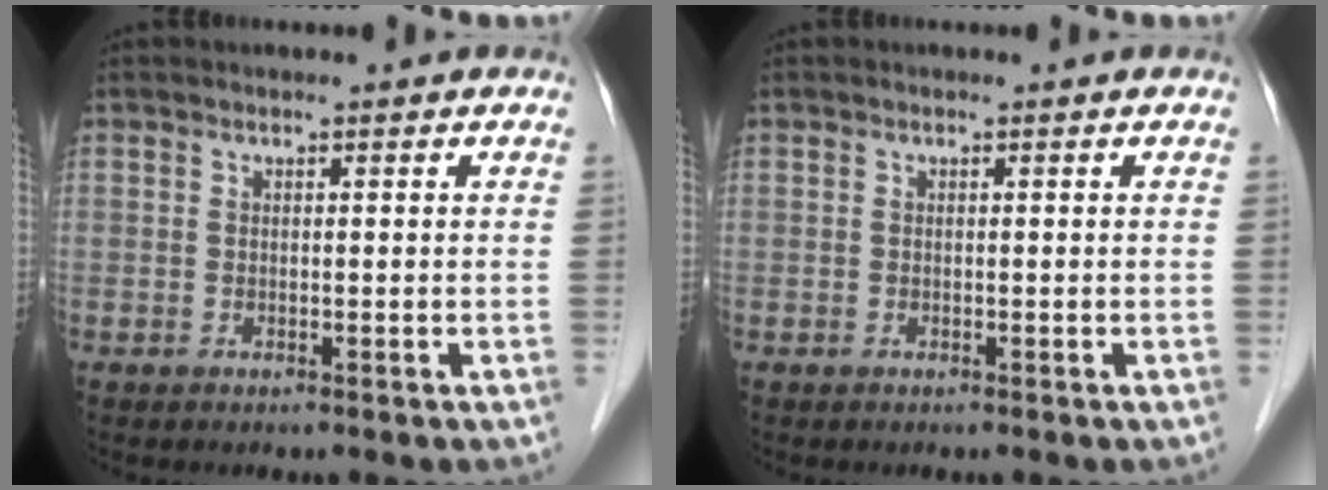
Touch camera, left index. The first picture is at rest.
{"total": 0.0}